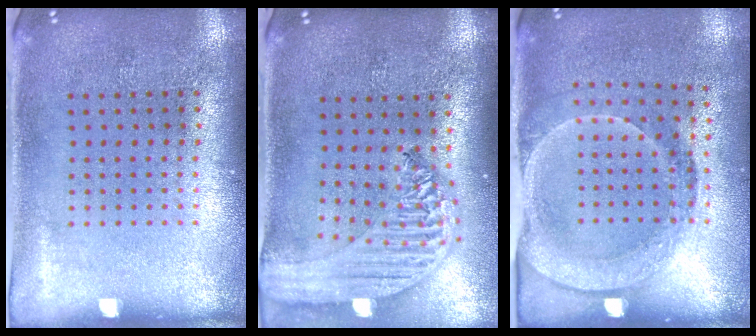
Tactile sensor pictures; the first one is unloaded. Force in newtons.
{"total": 2.4, "press": 2.1, "slide": 1.1}
{"total": 1.7, "press": 1.4, "slide": 1.1}